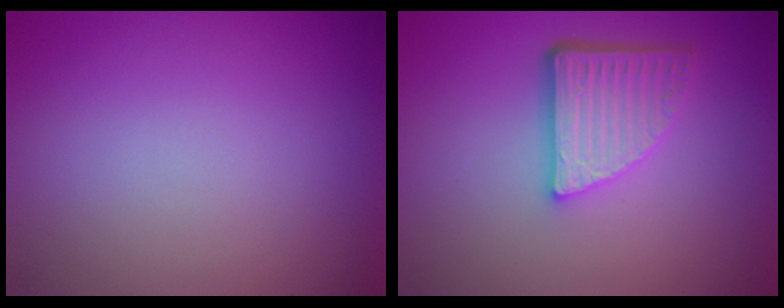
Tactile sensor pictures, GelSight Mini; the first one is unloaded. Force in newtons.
{"total": 4.8, "press": 3.5, "slide": 3.3}